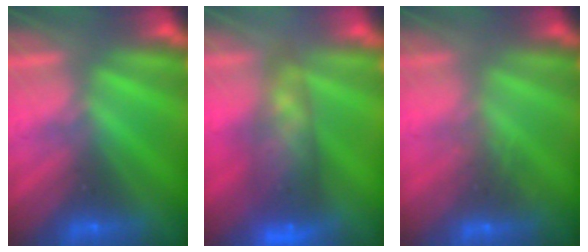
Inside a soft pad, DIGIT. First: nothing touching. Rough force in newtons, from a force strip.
{"total": 9.3}
{"total": 2.6}